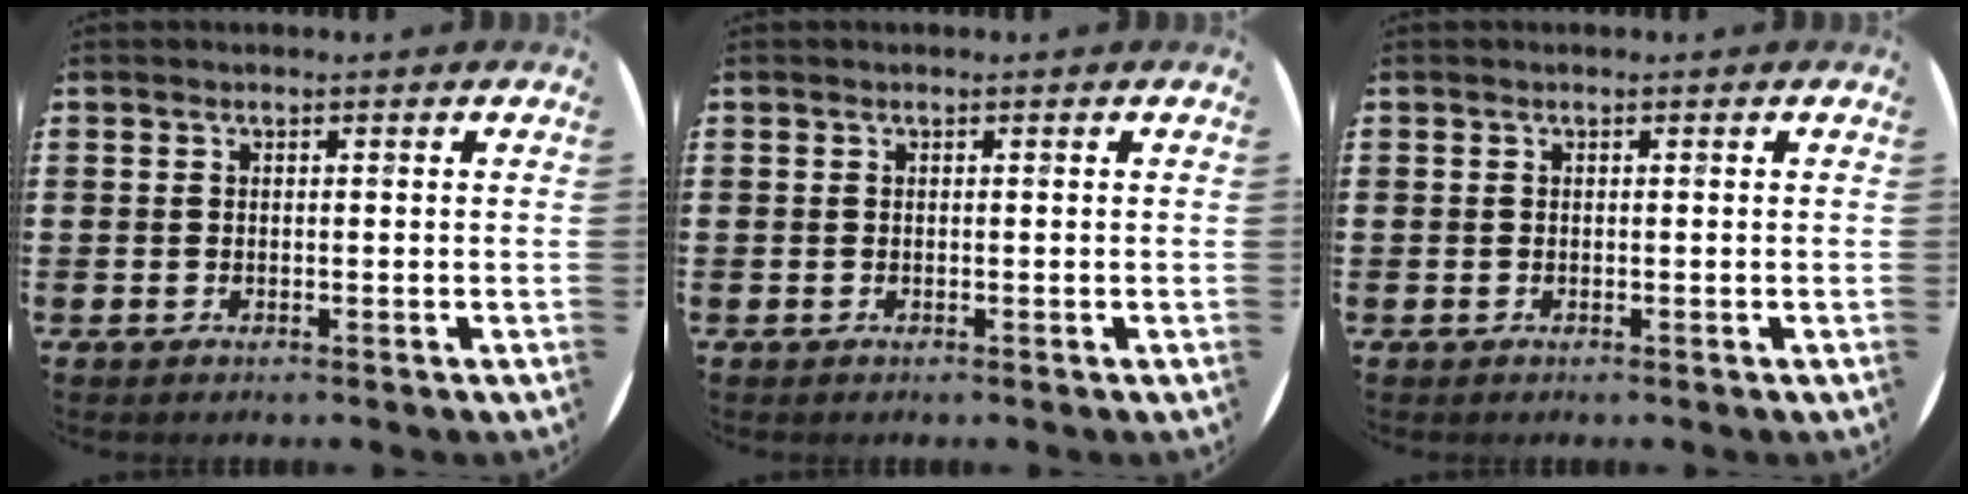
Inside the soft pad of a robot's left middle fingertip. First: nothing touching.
{"total": 0.0}
{"total": 0.0}